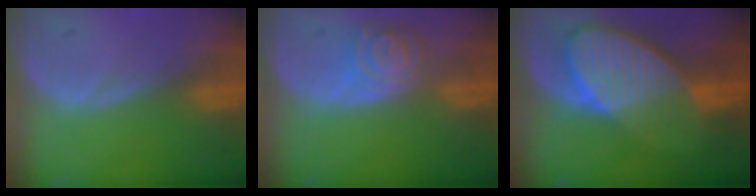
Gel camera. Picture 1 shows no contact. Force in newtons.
{"total": 5.3, "press": 4.8, "slide": 2.4}
{"total": 9.4, "press": 8.3, "slide": 4.4}